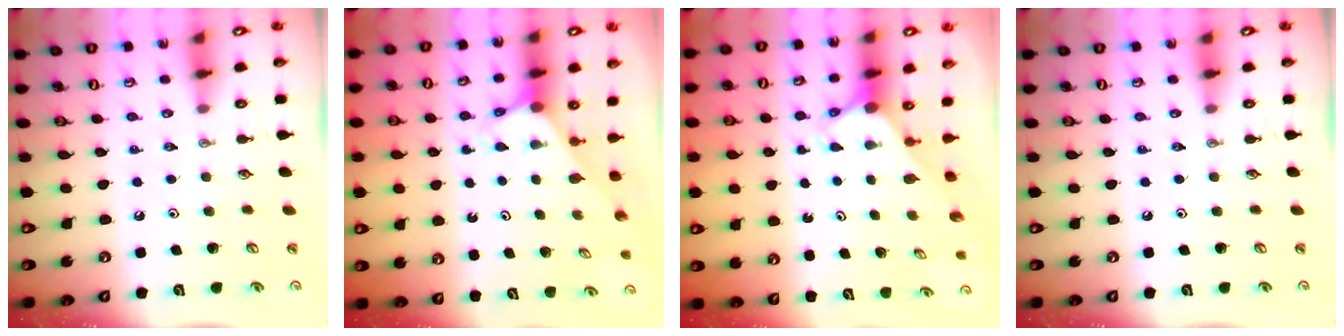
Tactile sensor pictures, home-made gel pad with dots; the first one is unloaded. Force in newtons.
{"total": 2.7, "press": 2.7, "slide": 0.2}
{"total": 2.6, "press": 2.6, "slide": 0.1}
{"total": 0.0}